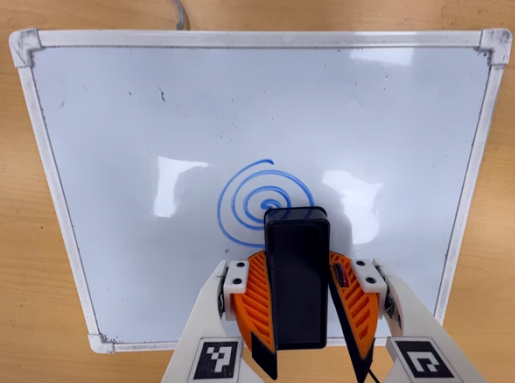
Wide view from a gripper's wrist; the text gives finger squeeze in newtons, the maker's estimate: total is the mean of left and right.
{"total": 11.7, "left": 13.0, "right": 10.3}